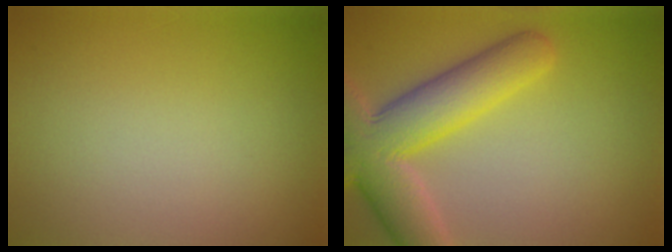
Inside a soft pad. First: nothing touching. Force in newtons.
{"total": 8.7, "press": 8.7, "slide": 0.6}